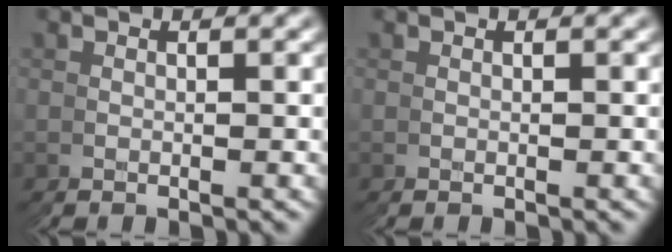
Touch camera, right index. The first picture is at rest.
{"total": 0.0}